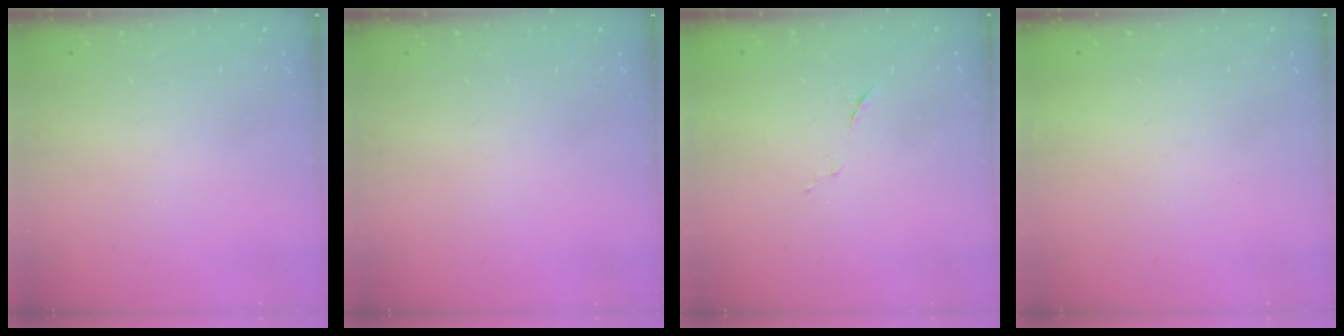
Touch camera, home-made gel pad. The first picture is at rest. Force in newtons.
{"total": 0.0}
{"total": 5.5, "press": 5.4, "slide": 1.1}
{"total": 1.7, "press": 1.6, "slide": 0.1}